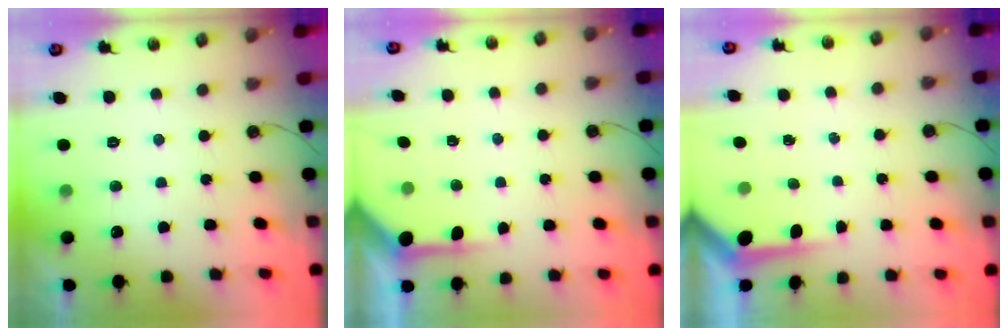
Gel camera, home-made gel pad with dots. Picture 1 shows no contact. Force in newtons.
{"total": 4.1, "press": 4.1, "slide": 0.3}
{"total": 3.9, "press": 3.8, "slide": 0.4}